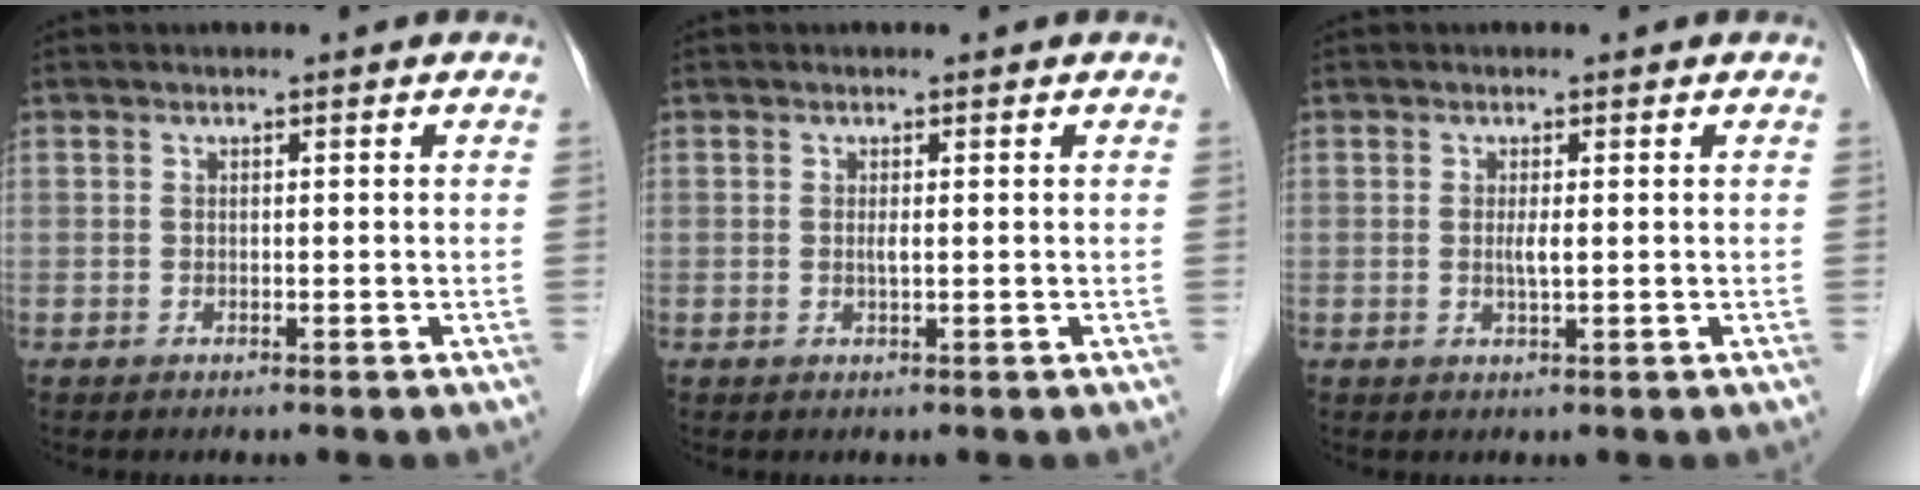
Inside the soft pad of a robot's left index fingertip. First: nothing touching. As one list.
[{"total": 0.7, "force": [0.1, 0.0, 0.7], "torque": [-0.018, -0.001, 0.001]}, {"total": 1.5, "force": [0.1, 0.1, 1.5], "torque": [-0.033, -0.002, 0.003]}]